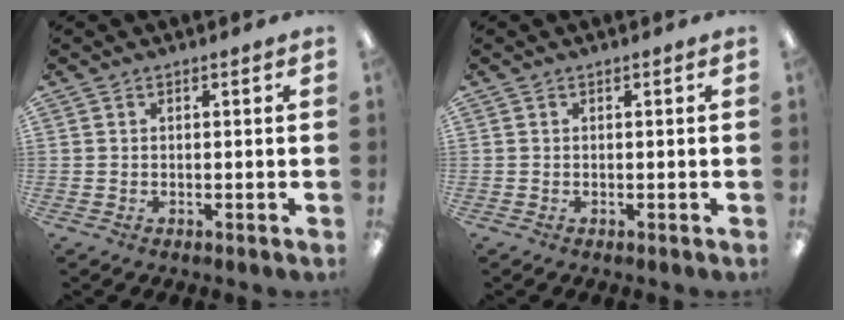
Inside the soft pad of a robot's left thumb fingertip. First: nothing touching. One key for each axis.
{"total": 0.0}